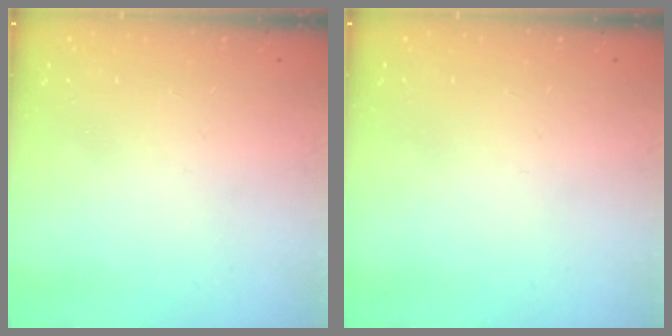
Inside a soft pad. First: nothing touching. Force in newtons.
{"total": 0.0}